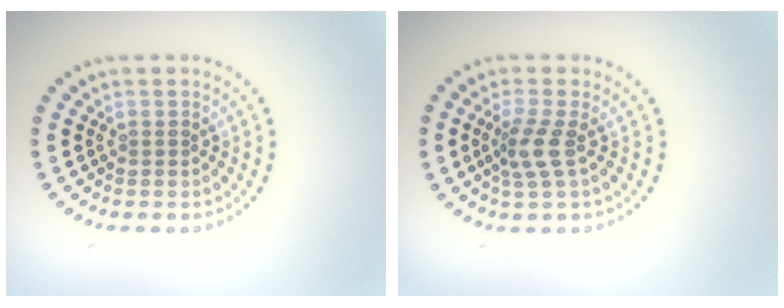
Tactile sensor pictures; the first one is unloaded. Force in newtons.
{"total": 2.4, "press": 1.9, "slide": 1.5}